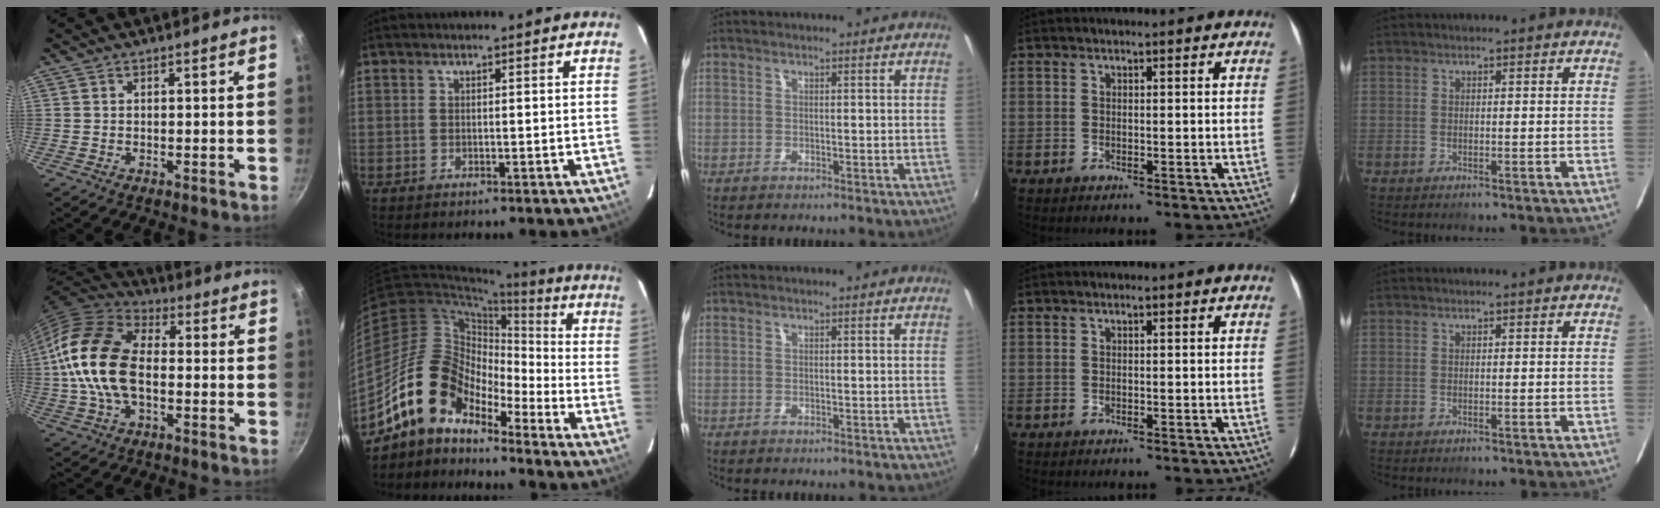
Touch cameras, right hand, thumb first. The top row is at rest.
{"thumb": {"total": 17.8, "force": [-0.8, 11.0, 13.9], "torque": [-0.252, 0.027, -0.030]}, "index": {"total": 13.2, "force": [-10.4, 5.9, 5.6], "torque": [-0.094, 0.022, -0.204]}}